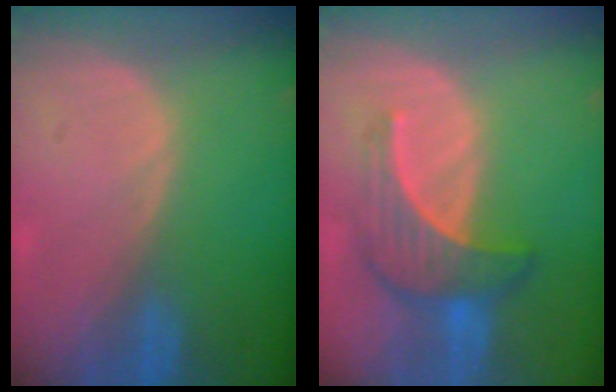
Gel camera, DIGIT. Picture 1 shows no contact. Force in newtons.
{"total": 7.2, "press": 6.7, "slide": 2.8}